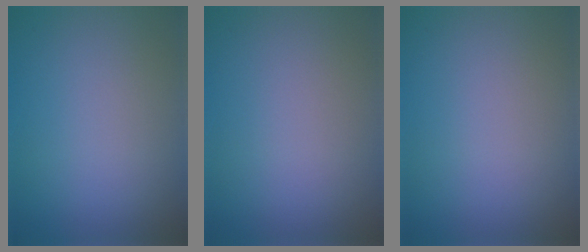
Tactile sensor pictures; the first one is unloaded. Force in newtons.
{"total": 0.0}
{"total": 0.0}